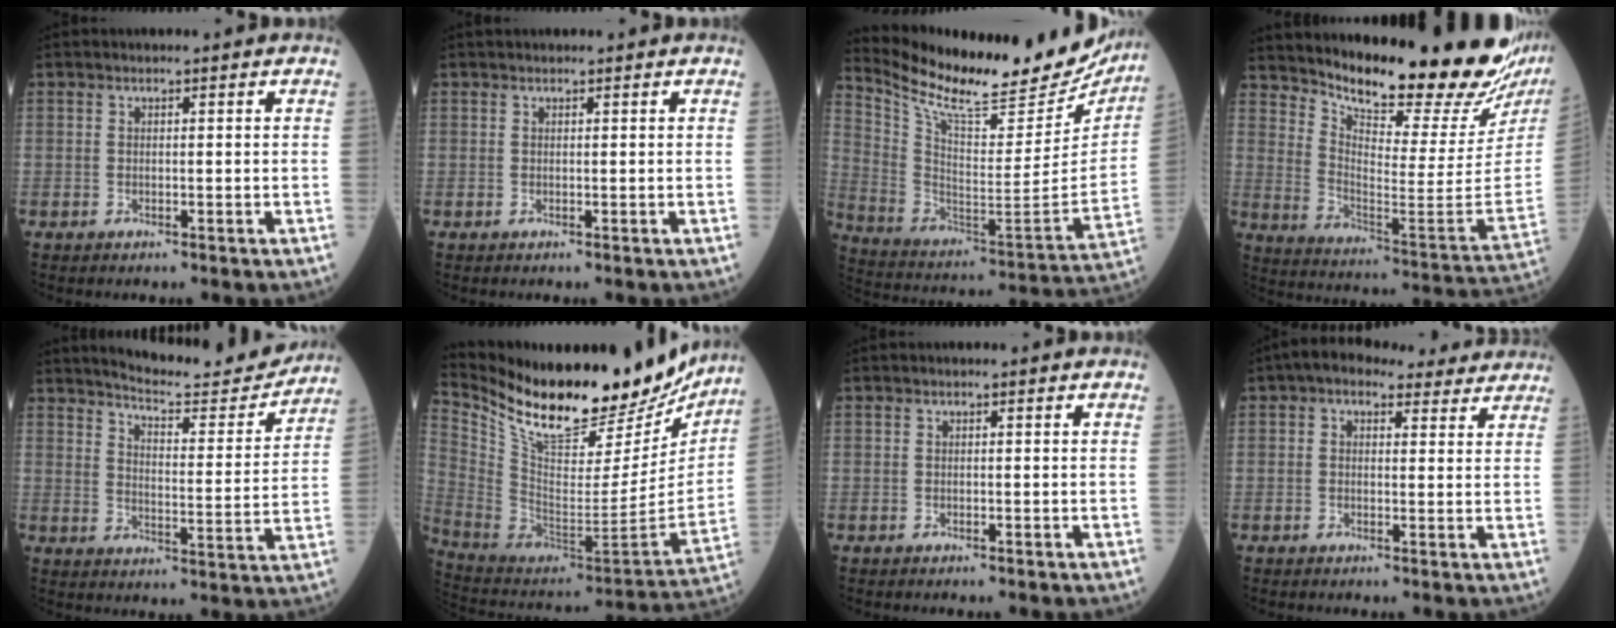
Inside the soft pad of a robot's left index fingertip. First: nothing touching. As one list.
[{"total": 1.7, "force": [1.6, 0.4, 0.5], "torque": [-0.003, 0.023, 0.024]}, {"total": 27.0, "force": [24.1, 5.4, 11.1], "torque": [-0.200, -0.073, 0.345]}, {"total": 25.0, "force": [22.5, 1.8, 10.8], "torque": [-0.182, -0.116, 0.304]}, {"total": 15.8, "force": [15.1, 1.6, 4.5], "torque": [-0.063, -0.041, 0.198]}, {"total": 26.2, "force": [22.2, 7.3, 11.7], "torque": [-0.208, -0.041, 0.348]}, {"total": 0.0}, {"total": 9.0, "force": [7.1, 4.2, 3.5], "torque": [-0.037, 0.033, 0.084]}]